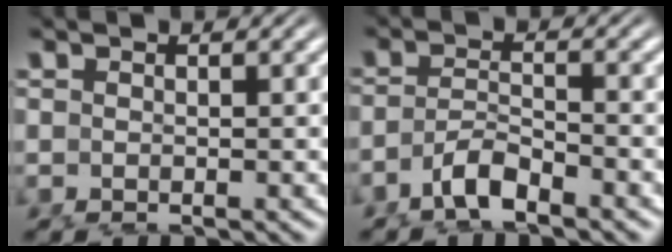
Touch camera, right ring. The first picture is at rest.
{"total": 2.6, "force": [-1.9, 0.9, 1.5], "torque": [-0.022, -0.007, -0.031]}